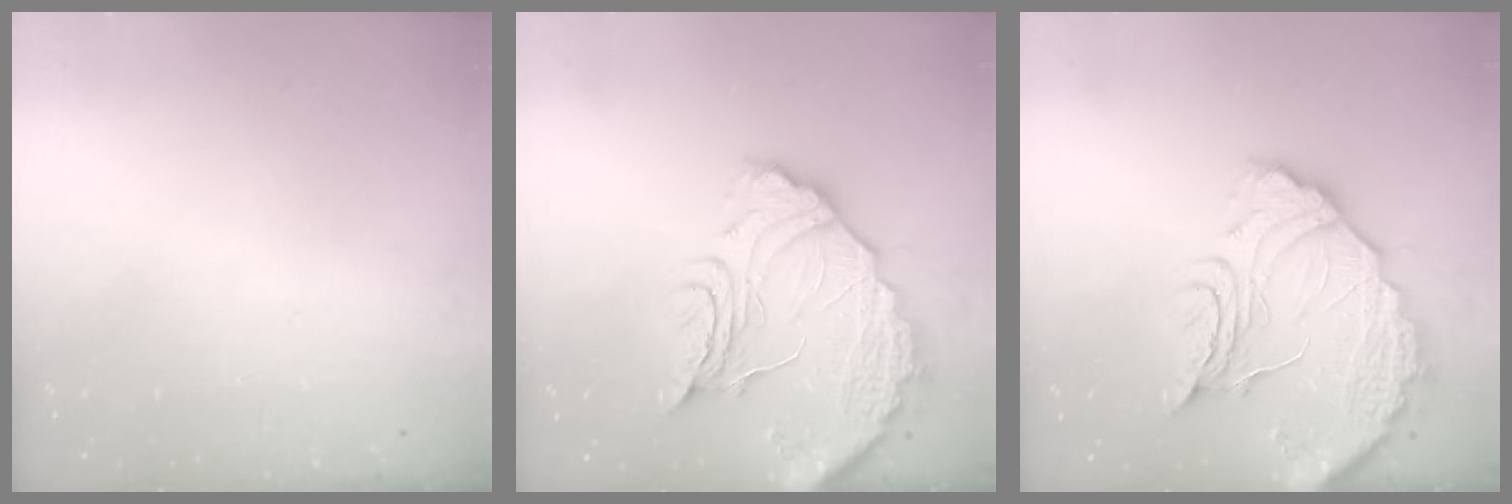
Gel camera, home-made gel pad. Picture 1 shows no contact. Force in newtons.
{"total": 15.9, "press": 15.8, "slide": 1.2}
{"total": 15.9, "press": 15.8, "slide": 1.2}